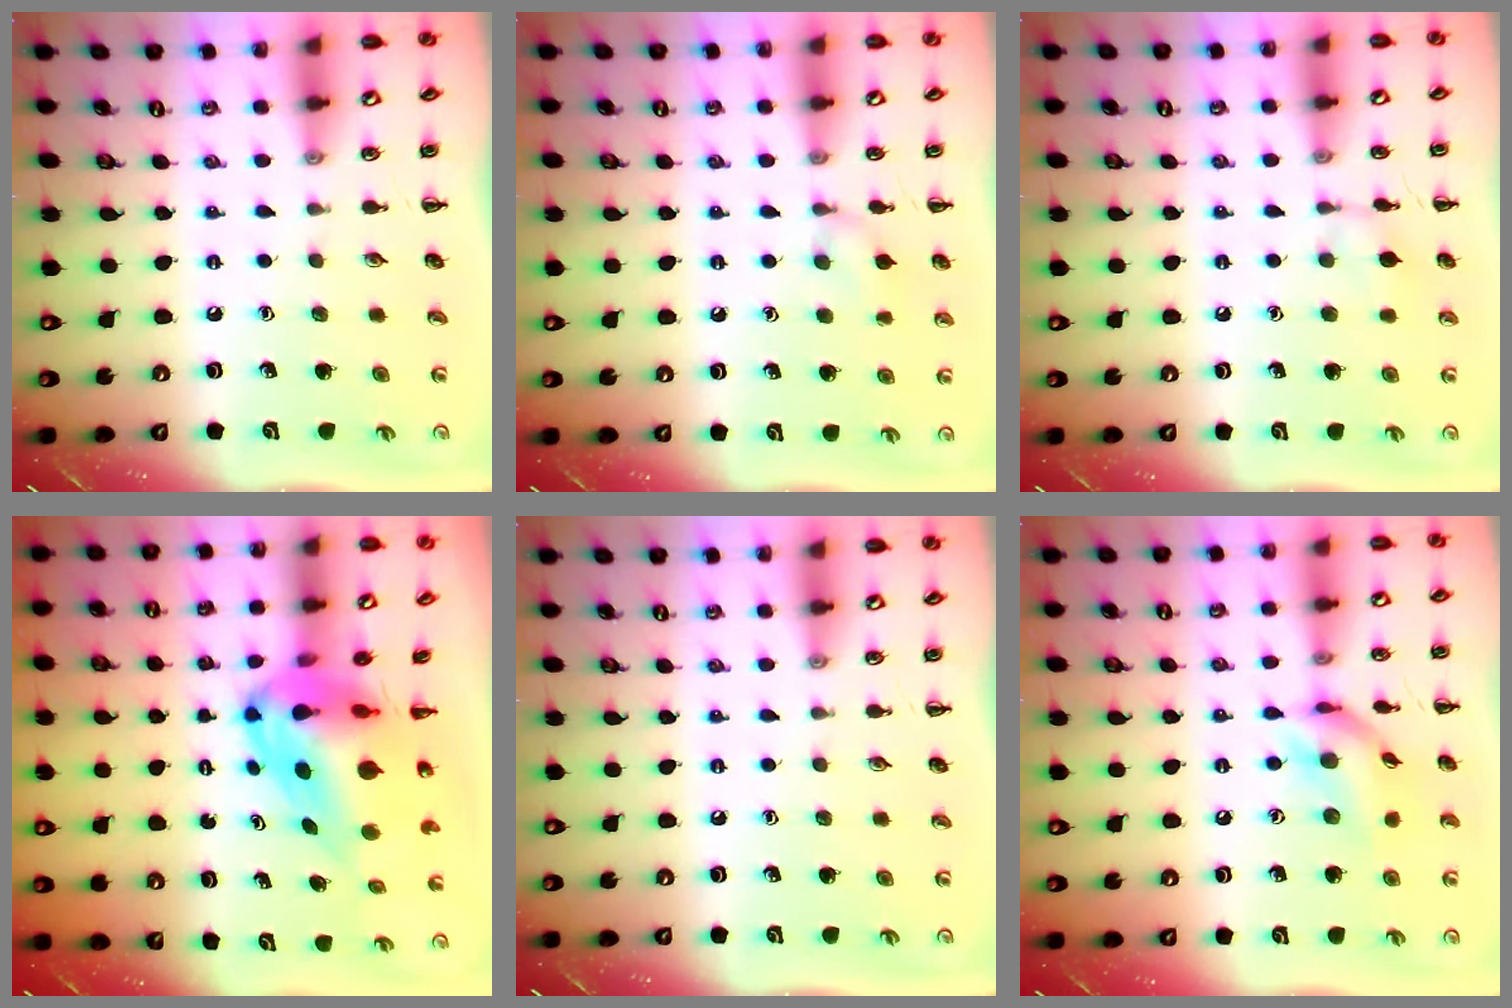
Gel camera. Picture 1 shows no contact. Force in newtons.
{"total": 8.2, "press": 7.9, "slide": 2.1}
{"total": 7.1, "press": 6.9, "slide": 1.9}
{"total": 10.8, "press": 10.3, "slide": 3.2}
{"total": 0.0}
{"total": 12.6, "press": 12.4, "slide": 1.9}